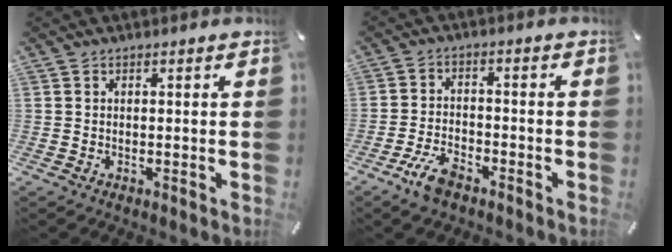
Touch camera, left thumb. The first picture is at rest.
{"total": 6.5, "force": [-4.4, 2.7, 4.1], "torque": [-0.093, 0.014, -0.083]}